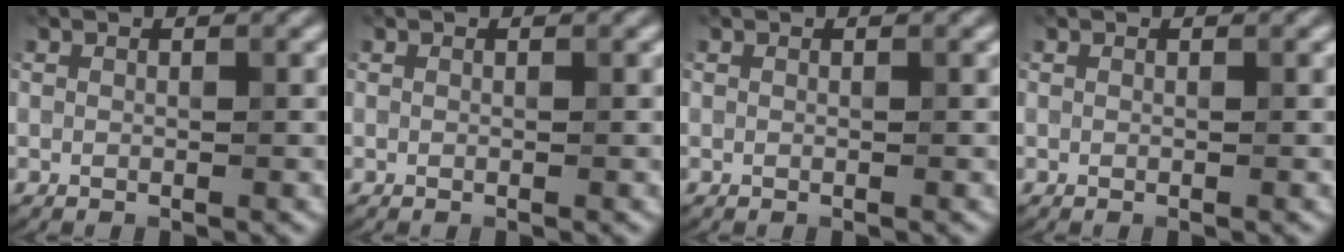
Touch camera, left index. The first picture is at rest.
{"total": 0.0}
{"total": 0.0}
{"total": 0.0}